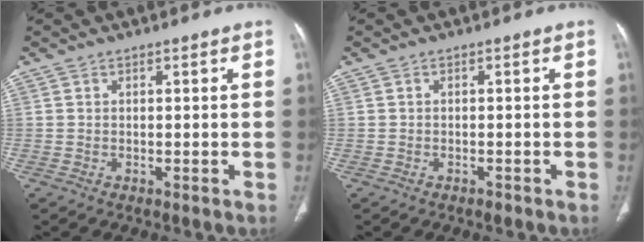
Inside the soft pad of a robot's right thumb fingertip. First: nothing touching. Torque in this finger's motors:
{"motor_torque": [0.24, -0.15, 0.30, 0.05, 0.11]}